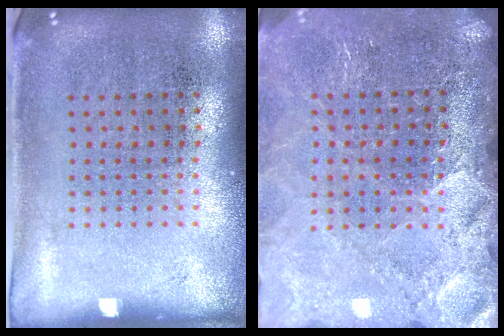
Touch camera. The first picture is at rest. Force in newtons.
{"total": 3.3, "press": 3.0, "slide": 1.3}